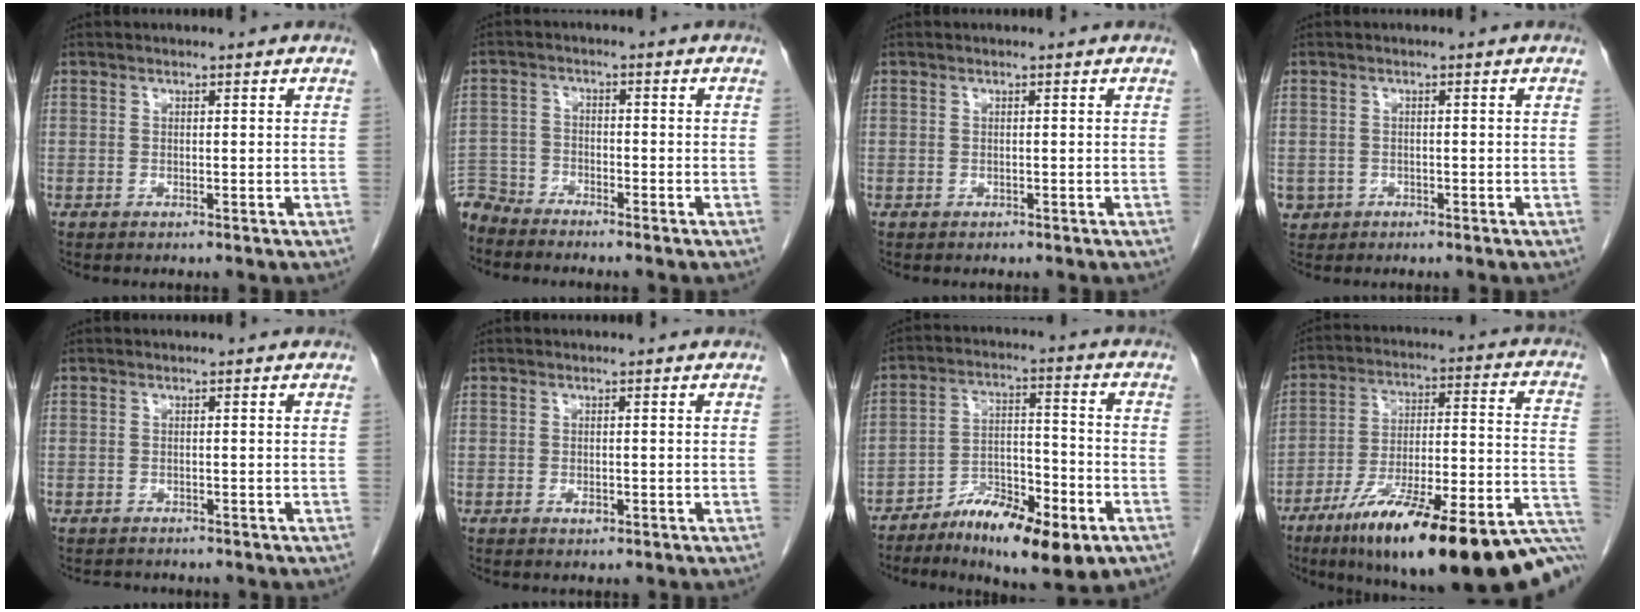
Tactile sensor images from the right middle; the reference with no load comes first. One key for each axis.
{"total": 5.7, "fx": -5.6, "fy": 1.2, "fz": 0.0, "tx": 0.004, "ty": -0.003, "tz": -0.111}
{"total": 0.0}
{"total": 2.1, "fx": -0.9, "fy": 1.9, "fz": 0.1, "tx": -0.003, "ty": 0.006, "tz": -0.012}
{"total": 2.2, "fx": -2.0, "fy": 0.9, "fz": 0.4, "tx": -0.010, "ty": -0.004, "tz": -0.027}
{"total": 1.0, "fx": -0.5, "fy": 0.5, "fz": 0.7, "tx": -0.013, "ty": 0.000, "tz": -0.006}
{"total": 13.2, "fx": -7.8, "fy": 4.0, "fz": 9.8, "tx": -0.156, "ty": 0.006, "tz": -0.123}
{"total": 28.1, "fx": -17.6, "fy": 4.7, "fz": 21.3, "tx": -0.237, "ty": 0.013, "tz": -0.276}